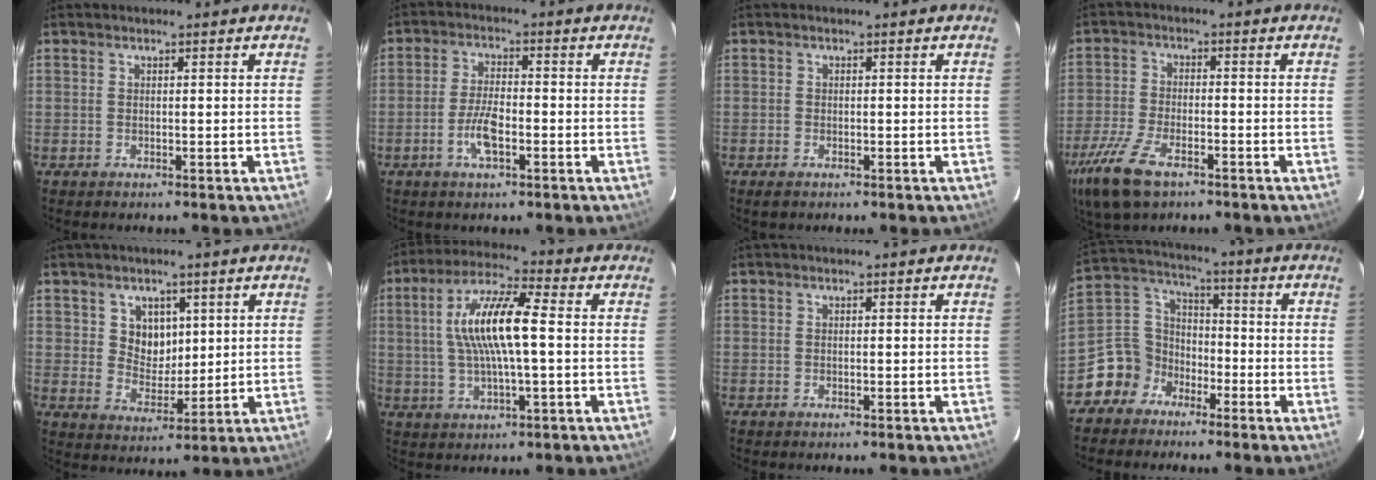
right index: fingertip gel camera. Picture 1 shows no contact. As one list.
[{"total": 6.0, "force": [-2.5, 2.1, 5.1], "torque": [-0.107, 0.002, -0.048]}, {"total": 1.5, "force": [-1.0, 0.9, 0.7], "torque": [-0.012, -0.004, -0.019]}, {"total": 12.0, "force": [-7.6, 5.0, 7.8], "torque": [-0.192, -0.028, -0.151]}, {"total": 6.2, "force": [2.5, 5.1, 2.3], "torque": [-0.036, 0.005, 0.053]}, {"total": 12.4, "force": [0.9, 2.6, 12.1], "torque": [-0.227, 0.015, 0.014]}, {"total": 0.0}, {"total": 9.0, "force": [-5.8, 6.9, 0.7], "torque": [-0.028, 0.049, -0.123]}]